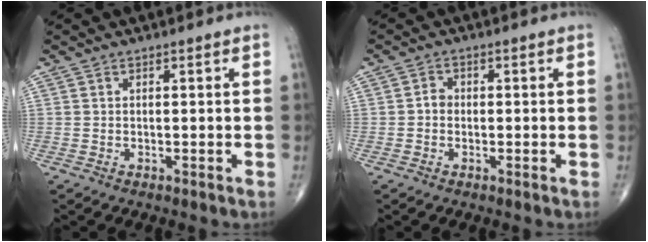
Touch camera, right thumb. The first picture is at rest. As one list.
[{"total": 1.8, "force": [-0.3, 1.5, 0.9], "torque": [-0.005, 0.007, -0.011]}]